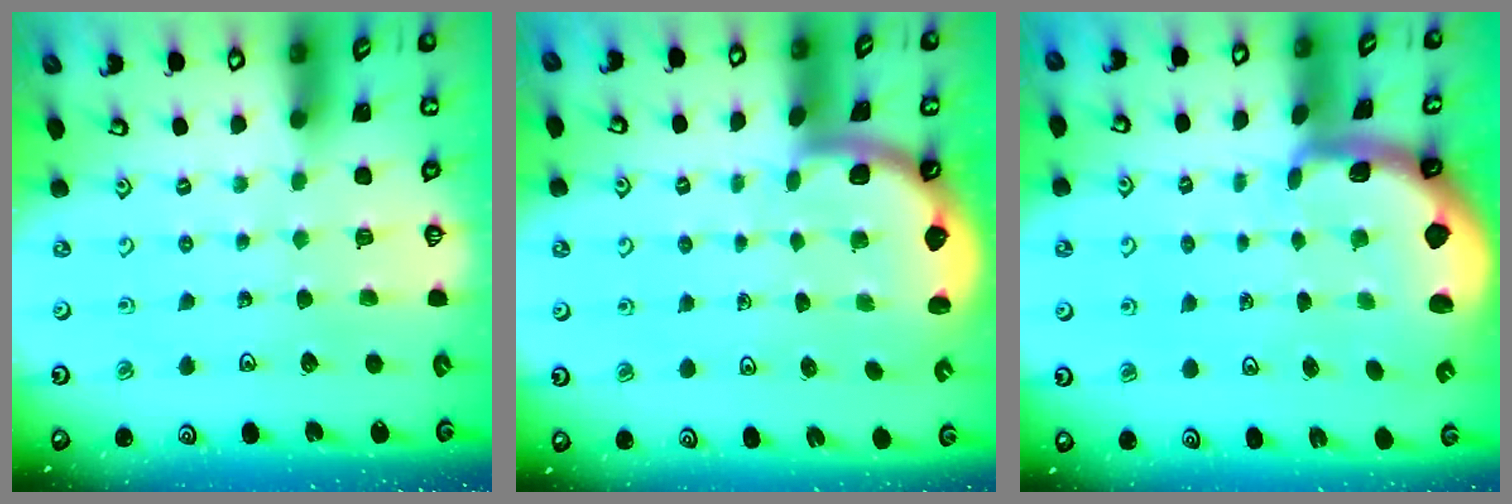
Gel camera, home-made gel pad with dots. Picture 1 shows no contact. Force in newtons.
{"total": 1.6, "press": 1.6, "slide": 0.1}
{"total": 1.9, "press": 1.9, "slide": 0.4}